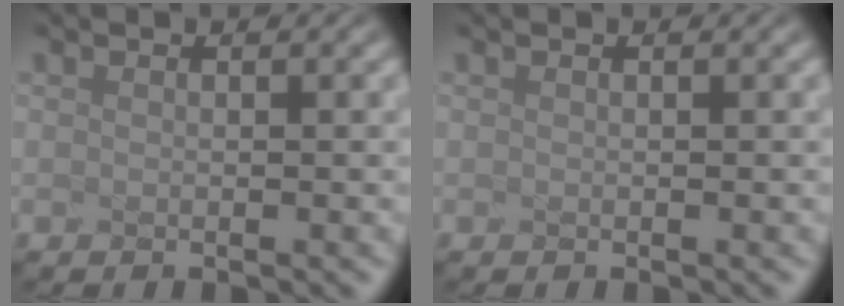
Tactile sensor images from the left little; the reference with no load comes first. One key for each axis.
{"total": 0.0}